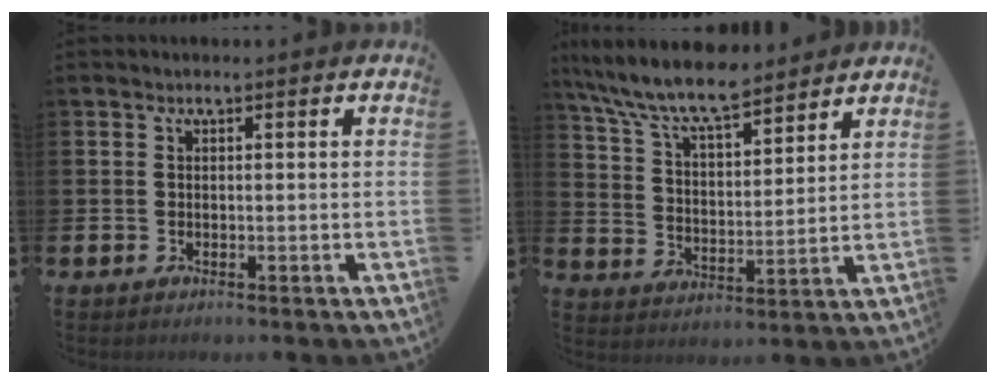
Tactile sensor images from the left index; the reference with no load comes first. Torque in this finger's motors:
{"motor_torque": [1.01, -1.13, 0.93, 0.21]}